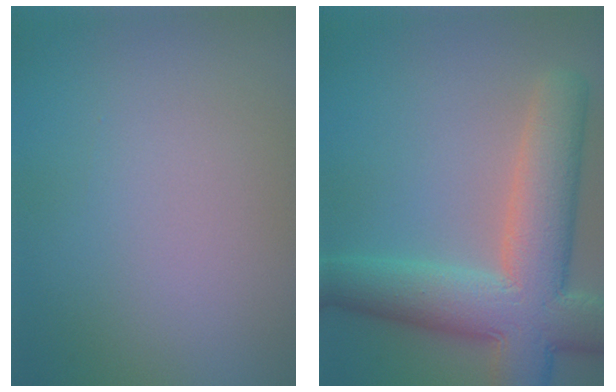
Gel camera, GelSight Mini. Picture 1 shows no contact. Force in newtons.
{"total": 10.1, "press": 10.1, "slide": 0.8}